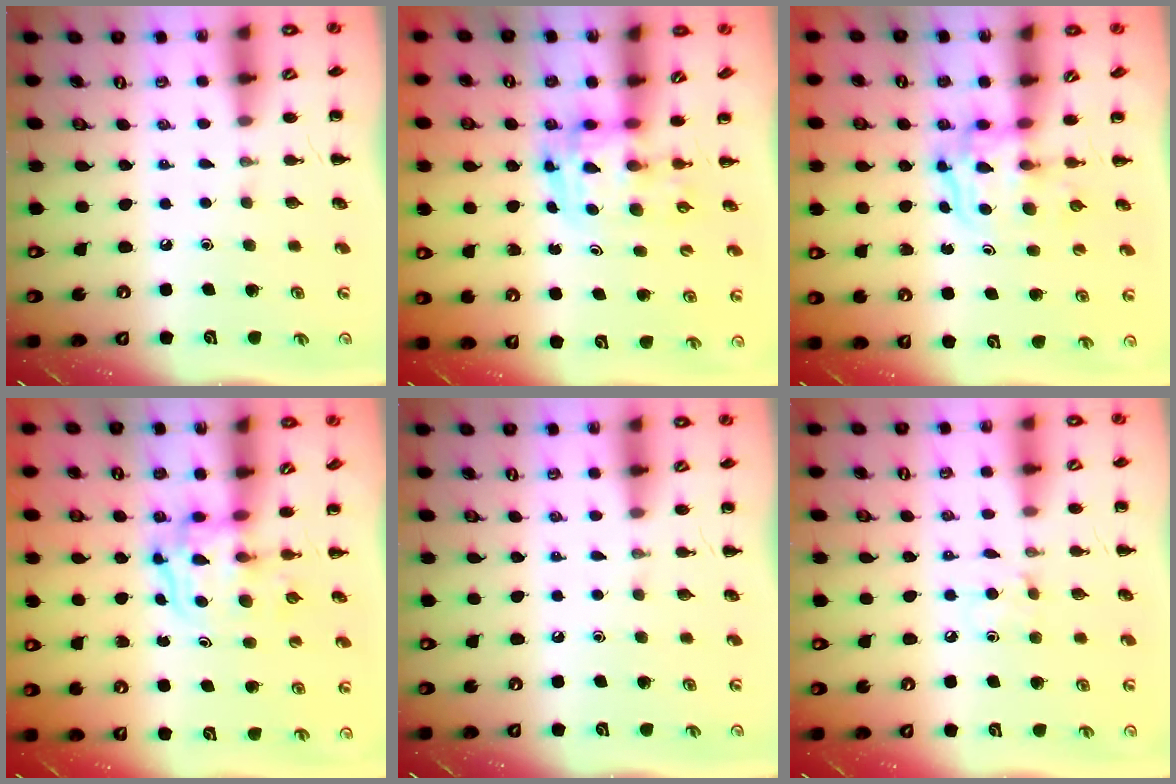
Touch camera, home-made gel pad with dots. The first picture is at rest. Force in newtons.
{"total": 3.6, "press": 3.5, "slide": 0.6}
{"total": 3.4, "press": 3.4, "slide": 0.4}
{"total": 3.1, "press": 3.1, "slide": 0.4}
{"total": 0.0}
{"total": 5.3, "press": 5.1, "slide": 1.3}